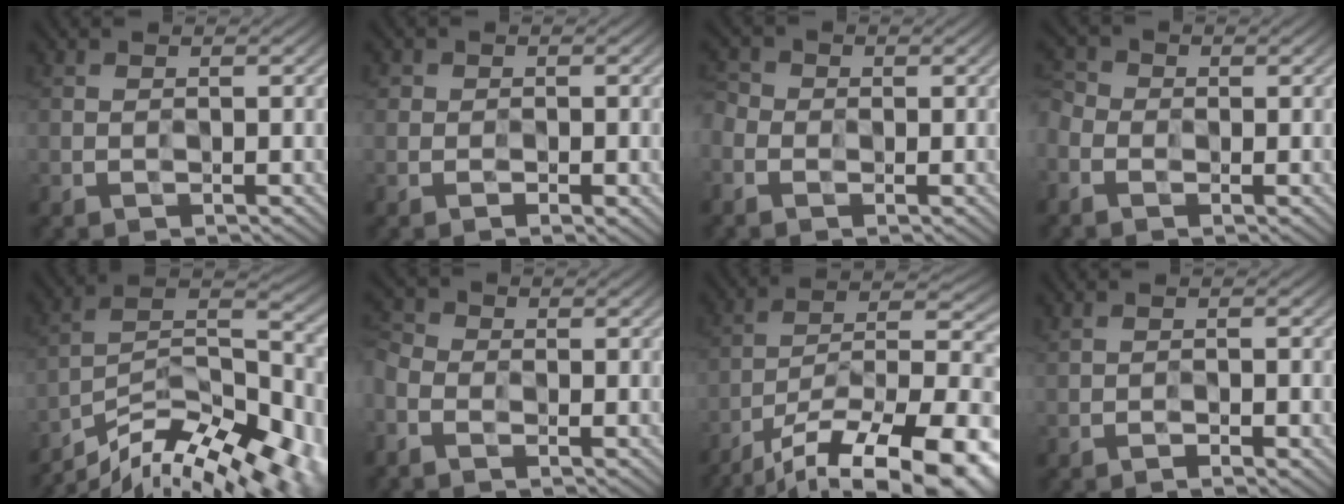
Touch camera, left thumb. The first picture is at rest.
{"total": 1.4, "force": [-0.5, 1.2, 0.5], "torque": [-0.003, -0.003, -0.015]}
{"total": 3.4, "force": [-1.3, 2.7, 1.6], "torque": [-0.049, -0.003, -0.036]}
{"total": 4.2, "force": [-1.7, 3.2, 2.1], "torque": [-0.070, -0.005, -0.043]}
{"total": 15.8, "force": [-13.3, 3.8, 7.6], "torque": [-0.135, 0.001, -0.208]}
{"total": 5.0, "force": [-2.2, 3.4, 3.0], "torque": [-0.097, -0.007, -0.051]}
{"total": 18.2, "force": [-13.2, 5.5, 11.2], "torque": [-0.164, -0.017, -0.206]}
{"total": 1.9, "force": [-1.1, -0.1, 1.5], "torque": [-0.028, 0.003, -0.017]}